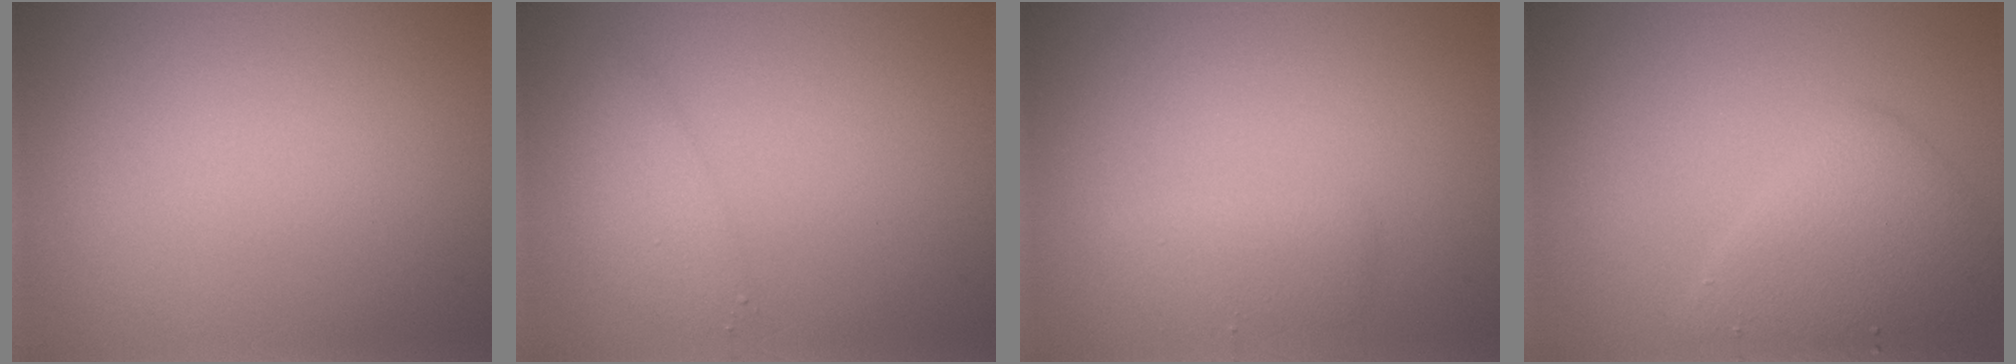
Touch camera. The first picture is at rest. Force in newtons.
{"total": 1.8, "press": 1.8, "slide": 0.1}
{"total": 1.6, "press": 1.6, "slide": 0.0}
{"total": 3.0, "press": 3.0, "slide": 0.1}